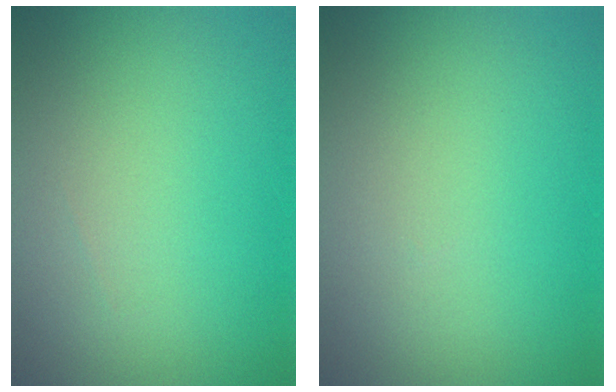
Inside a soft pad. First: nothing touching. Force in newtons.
{"total": 0.0}